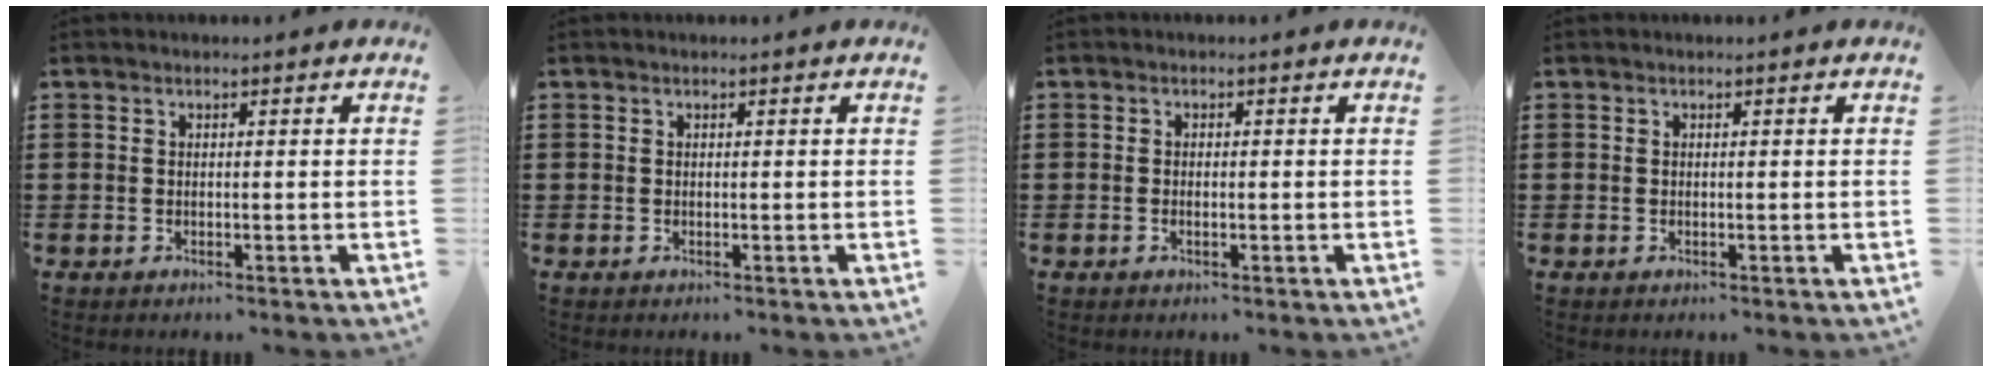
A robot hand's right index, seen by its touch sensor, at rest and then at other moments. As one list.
[{"total": 0.0}, {"total": 0.7, "force": [-0.3, 0.3, 0.6], "torque": [-0.012, -0.004, -0.004]}, {"total": 0.0}]